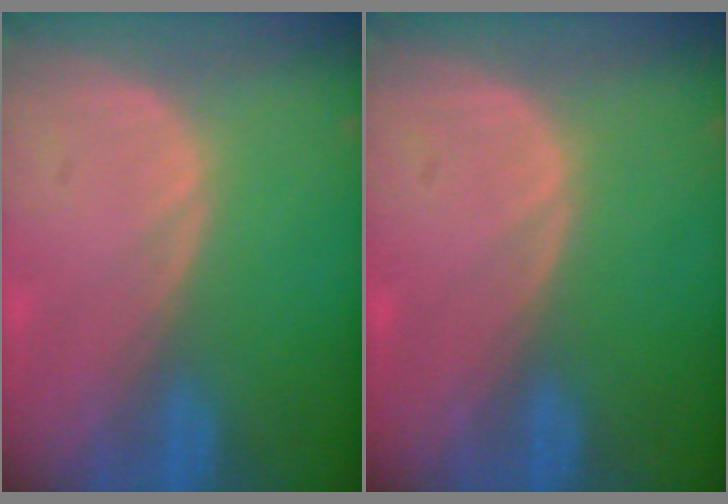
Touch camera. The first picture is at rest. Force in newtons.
{"total": 0.0}